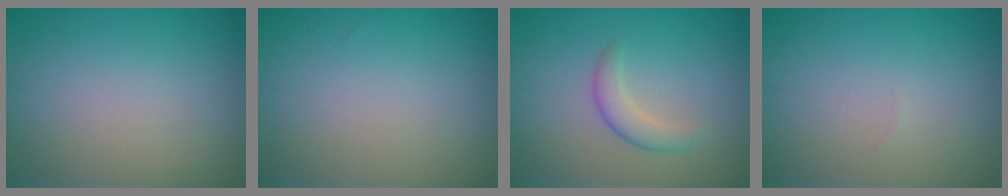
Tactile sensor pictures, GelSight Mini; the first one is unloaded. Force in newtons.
{"total": 0.0}
{"total": 2.3, "press": 2.3, "slide": 0.1}
{"total": 0.0}